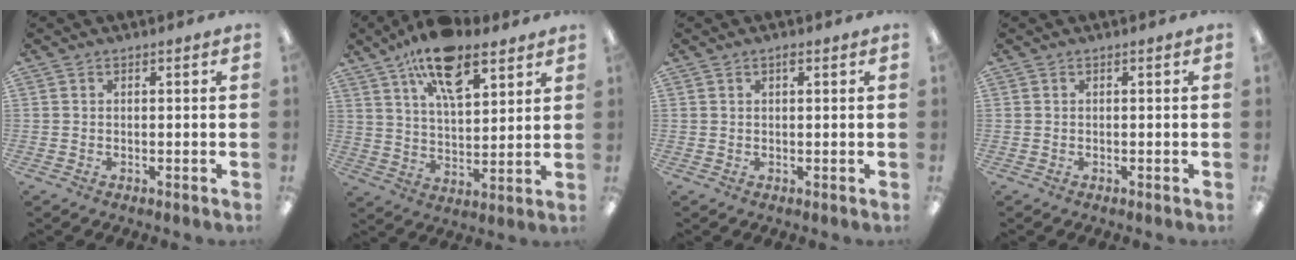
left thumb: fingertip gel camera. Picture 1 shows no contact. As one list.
[{"total": 15.8, "force": [10.1, 6.9, 10.0], "torque": [-0.164, -0.040, 0.174]}, {"total": 0.9, "force": [0.6, 0.4, 0.6], "torque": [-0.005, -0.002, 0.008]}, {"total": 0.0}]